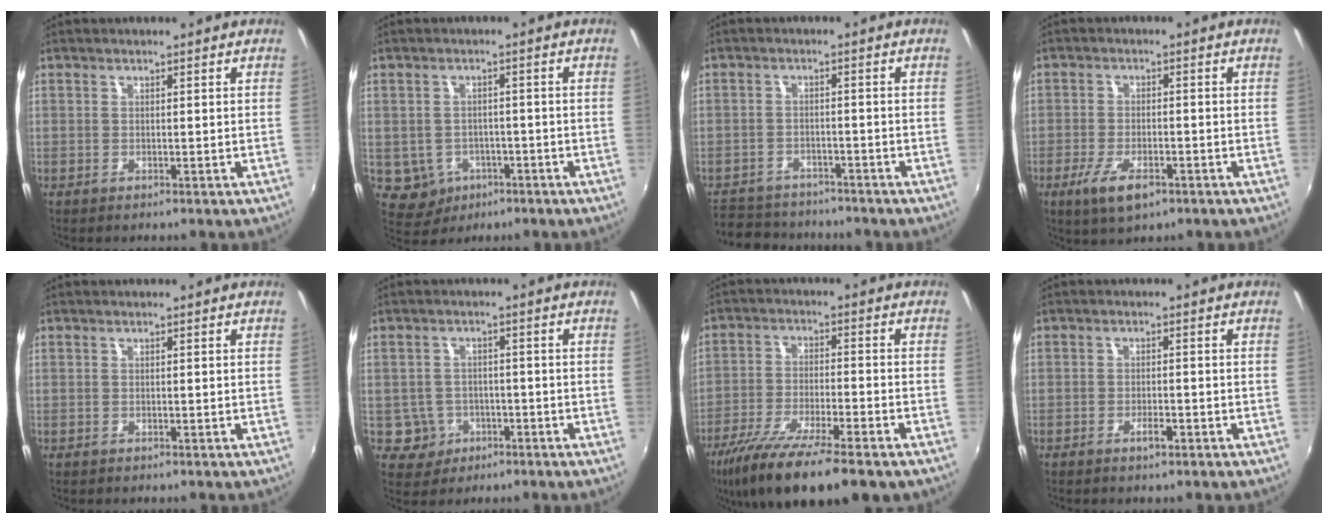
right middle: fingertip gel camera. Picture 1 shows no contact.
{"total": 6.0, "force": [-2.4, 5.2, 1.7], "torque": [-0.051, 0.004, -0.019]}
{"total": 9.0, "force": [-7.9, 3.8, 2.0], "torque": [-0.065, 0.012, -0.121]}
{"total": 6.9, "force": [-3.8, 2.6, 5.1], "torque": [-0.119, -0.016, -0.067]}
{"total": 0.0}
{"total": 5.0, "force": [-2.0, 4.5, 0.8], "torque": [-0.028, 0.012, -0.022]}
{"total": 17.7, "force": [-12.8, 3.6, 11.7], "torque": [-0.231, -0.052, -0.215]}
{"total": 2.0, "force": [-1.4, 0.5, 1.4], "torque": [-0.029, 0.002, -0.024]}